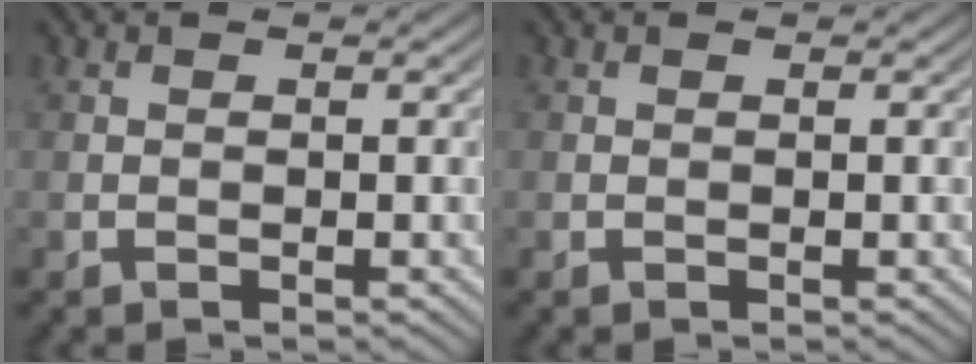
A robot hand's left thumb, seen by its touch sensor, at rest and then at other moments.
{"total": 0.0}